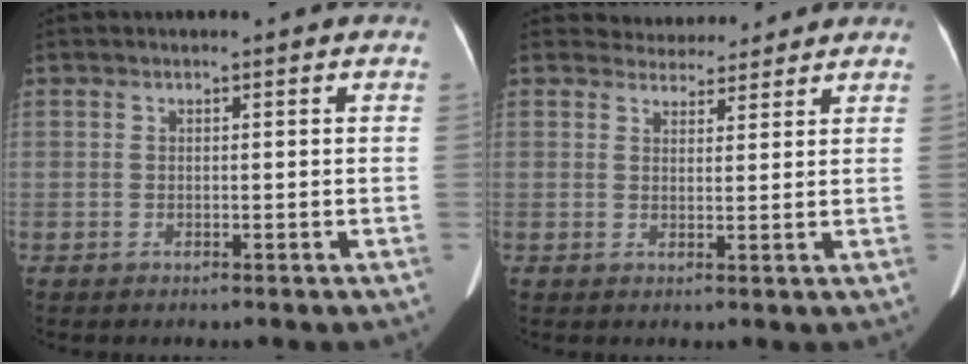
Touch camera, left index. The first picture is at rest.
{"total": 4.8, "force": [4.6, 1.4, 0.1], "torque": [0.002, 0.012, 0.062]}